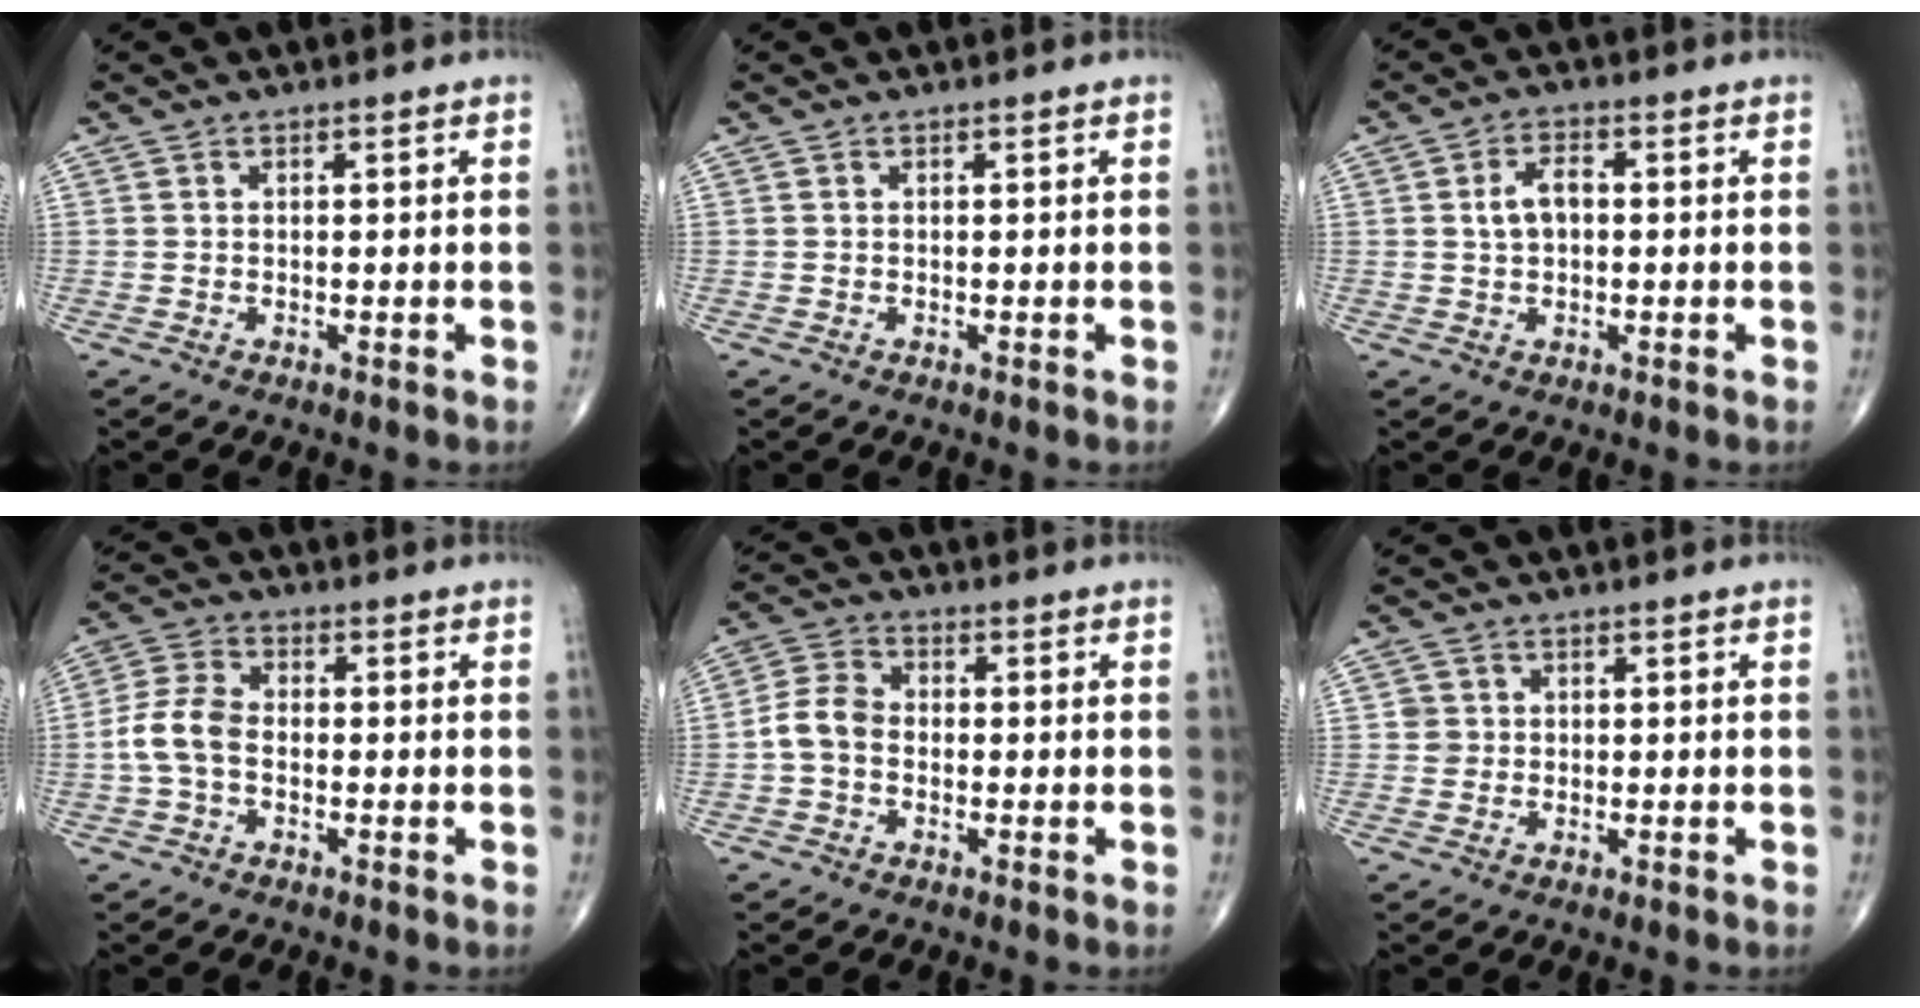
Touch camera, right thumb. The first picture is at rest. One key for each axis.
{"total": 0.0}
{"total": 4.5, "fx": 0.4, "fy": 2.7, "fz": 3.6, "tx": -0.067, "ty": 0.012, "tz": 0.004}
{"total": 6.8, "fx": -1.3, "fy": 4.3, "fz": 5.1, "tx": -0.109, "ty": 0.021, "tz": -0.037}
{"total": 5.7, "fx": -1.2, "fy": 4.2, "fz": 3.7, "tx": -0.068, "ty": 0.019, "tz": -0.037}
{"total": 1.7, "fx": 0.1, "fy": 1.7, "fz": 0.1, "tx": 0.009, "ty": 0.005, "tz": -0.001}